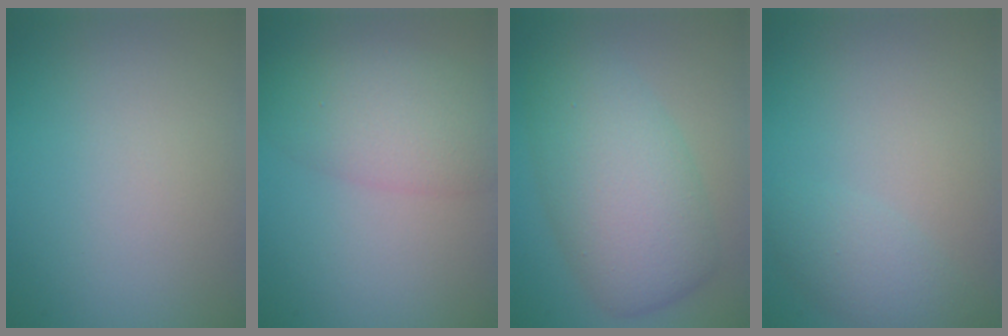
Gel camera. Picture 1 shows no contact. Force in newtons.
{"total": 5.3, "press": 5.3, "slide": 0.3}
{"total": 7.4, "press": 7.4, "slide": 0.3}
{"total": 2.3, "press": 2.3, "slide": 0.1}